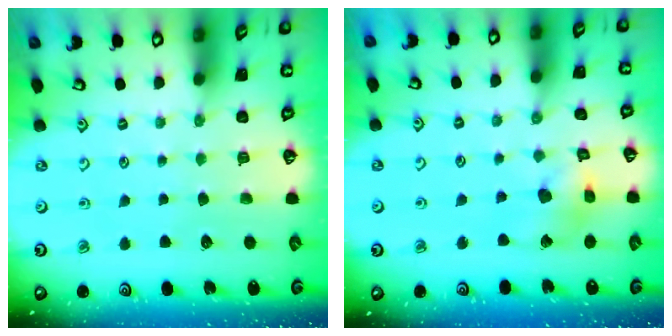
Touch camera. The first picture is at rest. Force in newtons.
{"total": 11.9, "press": 11.7, "slide": 1.7}